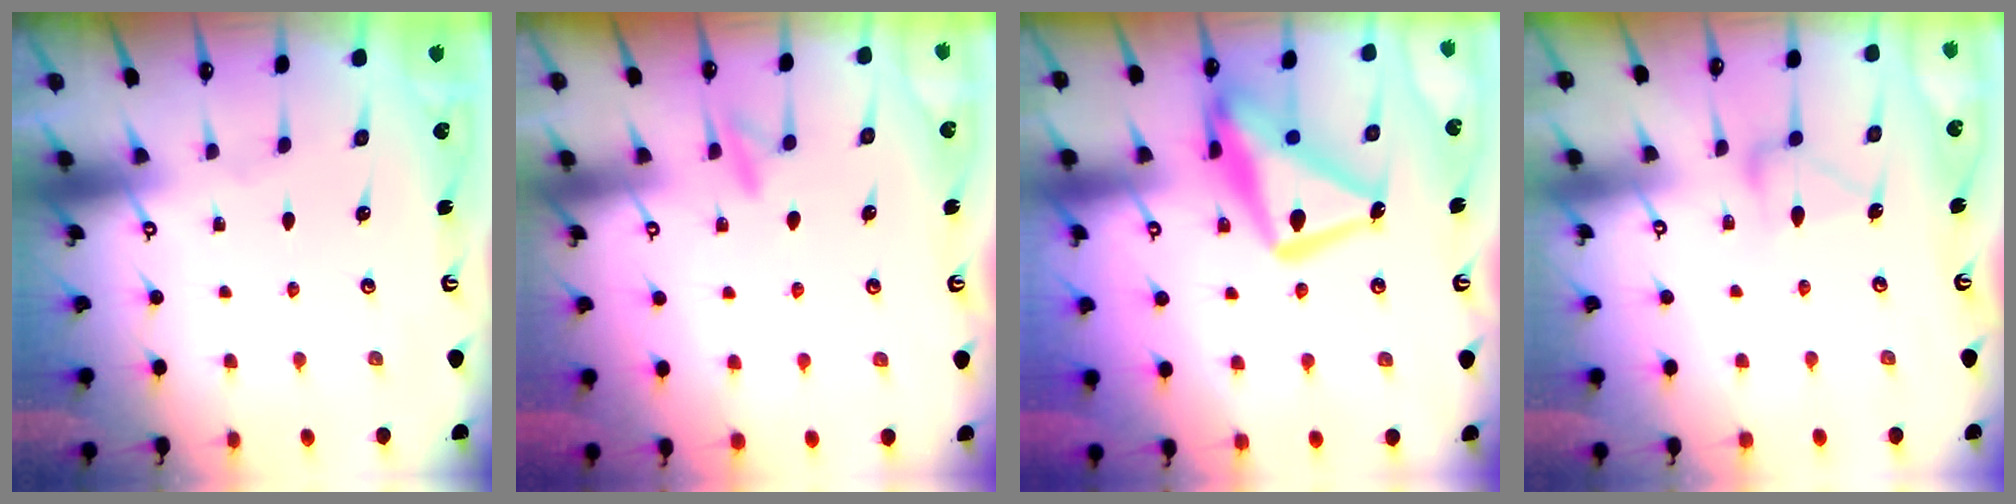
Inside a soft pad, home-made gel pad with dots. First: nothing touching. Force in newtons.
{"total": 8.6, "press": 8.5, "slide": 1.0}
{"total": 18.9, "press": 18.8, "slide": 1.8}
{"total": 12.0, "press": 12.0, "slide": 0.5}